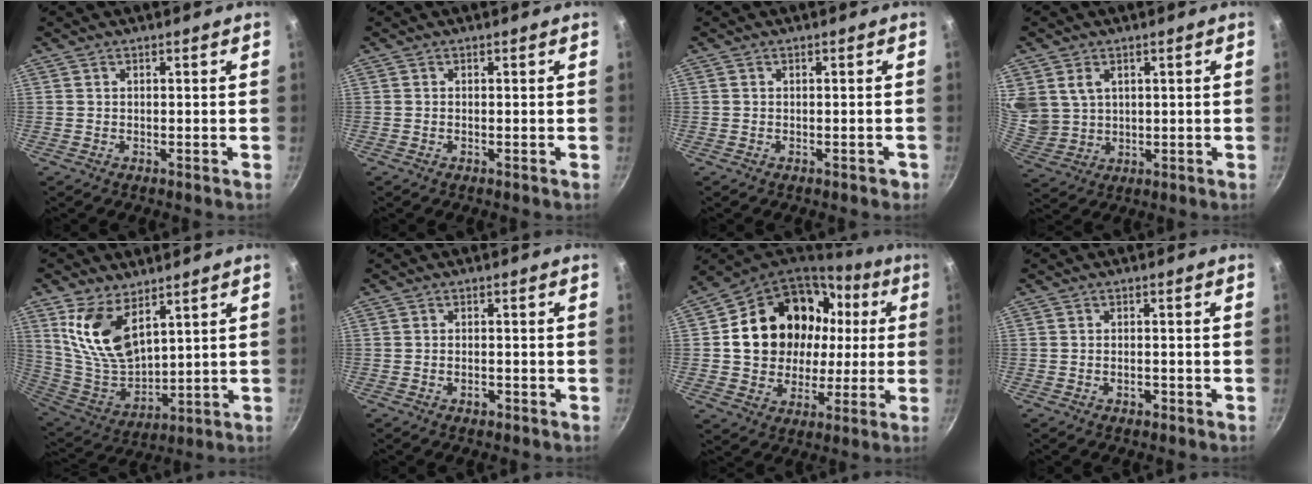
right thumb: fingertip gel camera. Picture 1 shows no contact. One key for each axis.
{"total": 0.0}
{"total": 1.2, "fx": -0.6, "fy": 0.8, "fz": 0.7, "tx": 0.004, "ty": 0.014, "tz": -0.001}
{"total": 9.0, "fx": 3.6, "fy": 6.9, "fz": 4.5, "tx": -0.076, "ty": -0.019, "tz": 0.084}
{"total": 14.1, "fx": 7.0, "fy": 7.5, "fz": 9.7, "tx": -0.169, "ty": -0.059, "tz": 0.152}
{"total": 1.7, "fx": -0.9, "fy": 1.0, "fz": 1.1, "tx": -0.018, "ty": 0.006, "tz": -0.015}
{"total": 23.1, "fx": 4.3, "fy": 18.6, "fz": 12.9, "tx": -0.202, "ty": 0.035, "tz": 0.085}
{"total": 1.6, "fx": -0.8, "fy": 1.0, "fz": 1.0, "tx": -0.014, "ty": 0.006, "tz": -0.012}